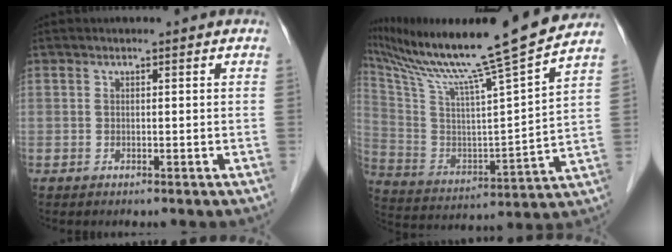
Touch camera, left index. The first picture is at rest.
{"total": 23.5, "force": [19.7, -1.7, 12.8], "torque": [-0.232, -0.025, 0.319]}